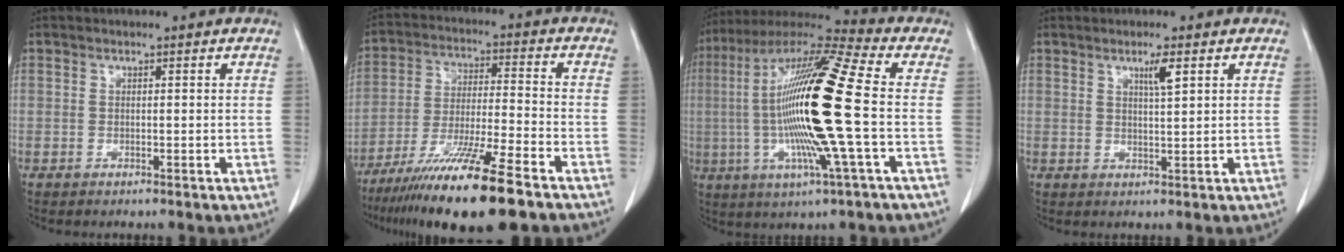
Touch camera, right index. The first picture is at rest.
{"total": 16.1, "force": [-11.2, 0.2, 11.7], "torque": [-0.212, -0.047, -0.196]}
{"total": 22.1, "force": [-1.5, 0.8, 22.0], "torque": [-0.449, -0.003, -0.045]}
{"total": 2.9, "force": [1.5, 0.0, 2.5], "torque": [-0.045, -0.005, 0.026]}